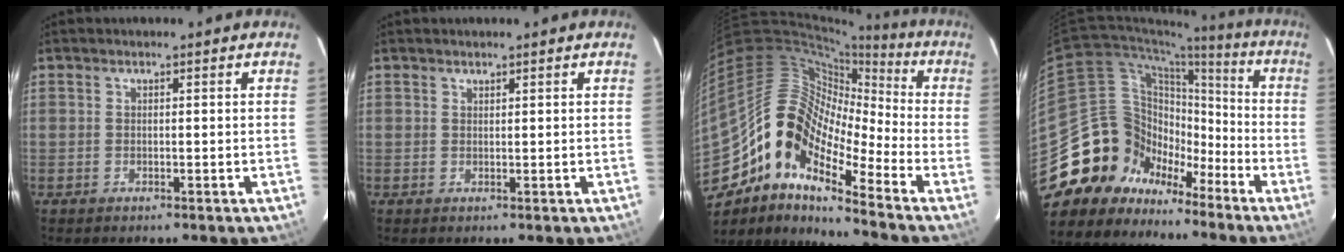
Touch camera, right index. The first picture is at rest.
{"total": 0.6, "force": [0.5, 0.2, 0.0], "torque": [0.000, 0.001, 0.011]}
{"total": 16.2, "force": [-9.3, 6.9, 11.3], "torque": [-0.190, 0.001, -0.195]}
{"total": 17.7, "force": [-11.2, 13.1, 4.0], "torque": [-0.082, 0.068, -0.191]}